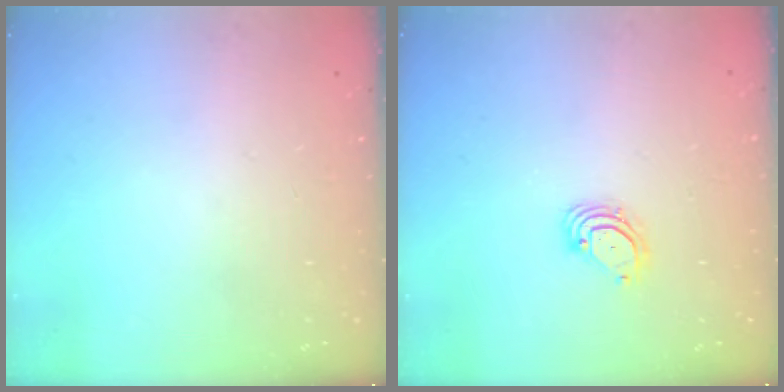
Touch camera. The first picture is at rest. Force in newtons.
{"total": 3.4, "press": 3.4, "slide": 0.3}